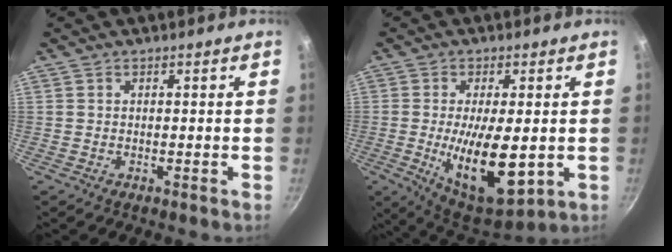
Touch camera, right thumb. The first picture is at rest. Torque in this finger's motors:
{"motor_torque": [-0.25, 1.22, 1.60, -0.56, 0.13]}